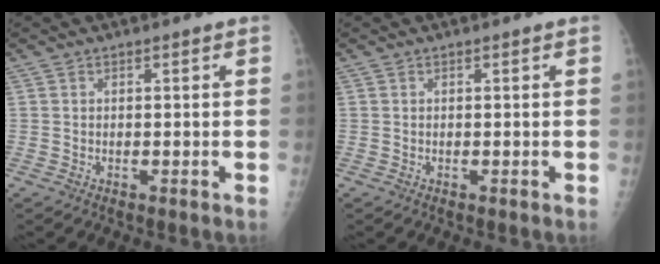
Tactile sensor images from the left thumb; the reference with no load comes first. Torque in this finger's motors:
{"motor_torque": [-0.04, -0.03, 0.00, 0.00, 0.00]}